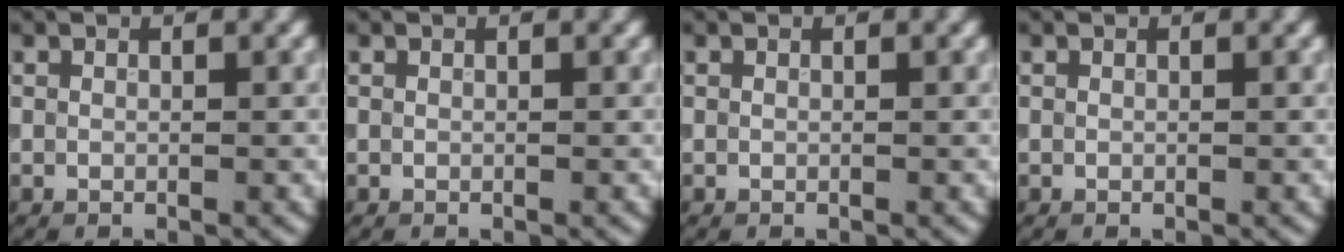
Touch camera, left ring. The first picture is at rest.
{"total": 0.0}
{"total": 0.0}
{"total": 0.0}